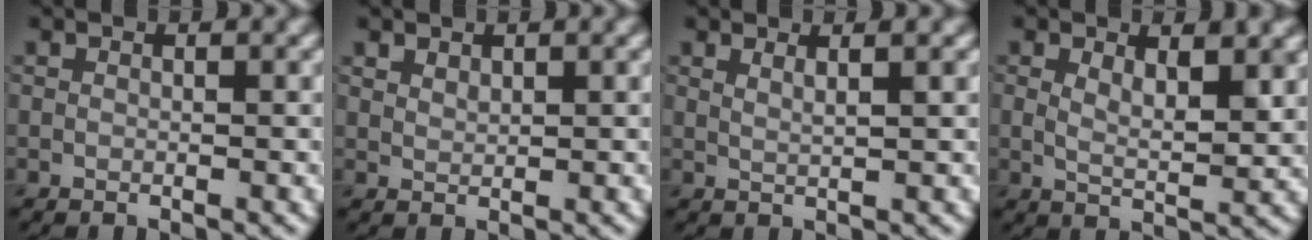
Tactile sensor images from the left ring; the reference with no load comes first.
{"total": 1.1, "force": [0.8, 0.6, 0.4], "torque": [-0.011, 0.000, 0.020]}
{"total": 1.7, "force": [1.0, 0.6, 1.3], "torque": [-0.011, -0.001, 0.008]}
{"total": 3.6, "force": [1.6, 1.4, 2.9], "torque": [-0.053, -0.006, 0.029]}